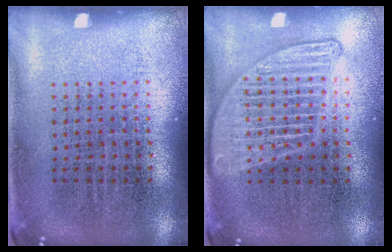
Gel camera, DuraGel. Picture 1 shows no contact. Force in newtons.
{"total": 1.8, "press": 1.8, "slide": 0.3}